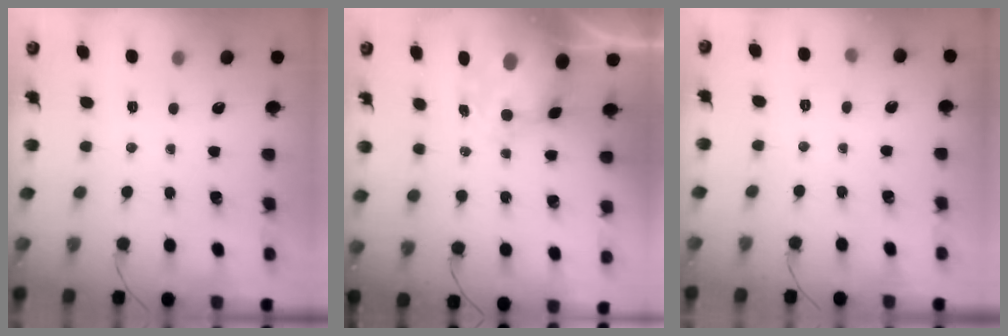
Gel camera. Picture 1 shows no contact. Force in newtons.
{"total": 8.4, "press": 8.2, "slide": 2.1}
{"total": 5.2, "press": 5.0, "slide": 1.3}